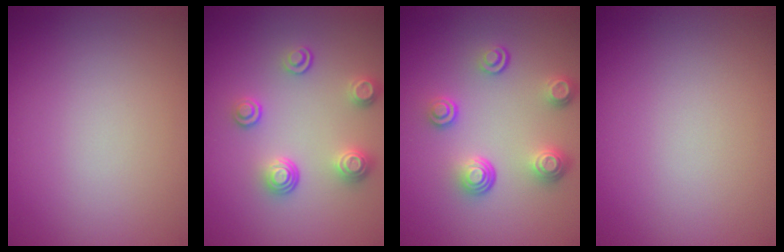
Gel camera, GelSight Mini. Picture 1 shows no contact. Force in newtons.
{"total": 2.9, "press": 2.6, "slide": 1.4}
{"total": 3.9, "press": 2.8, "slide": 2.6}
{"total": 0.0}